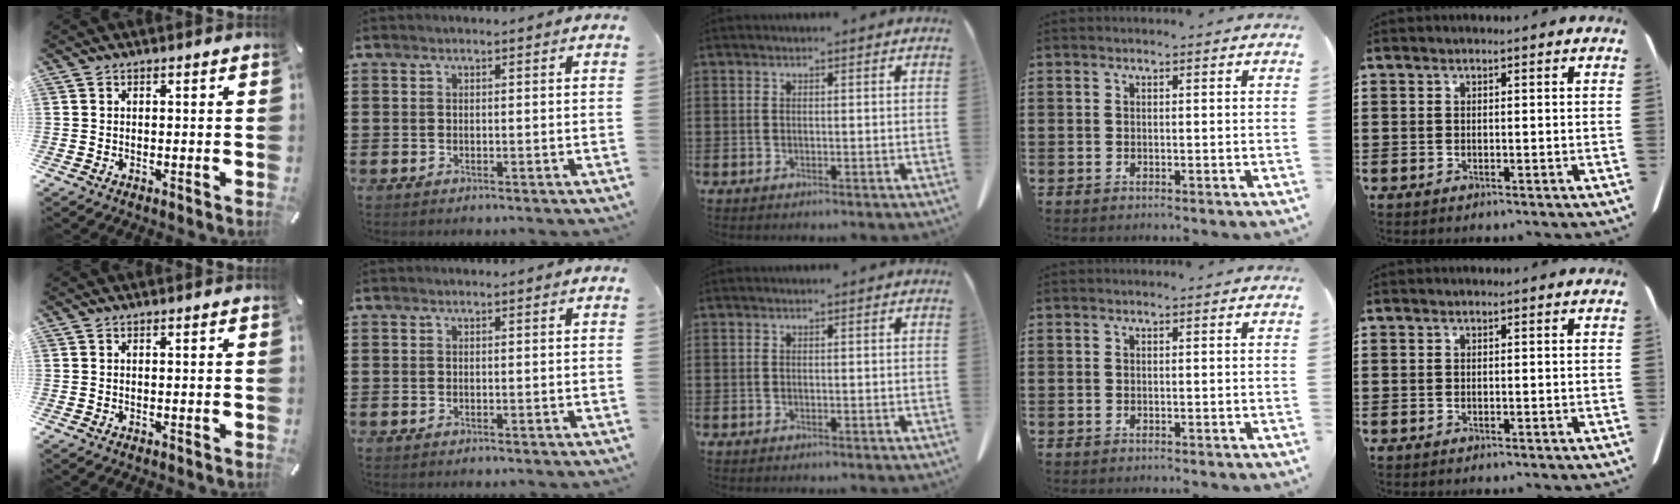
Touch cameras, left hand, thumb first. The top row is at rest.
{}